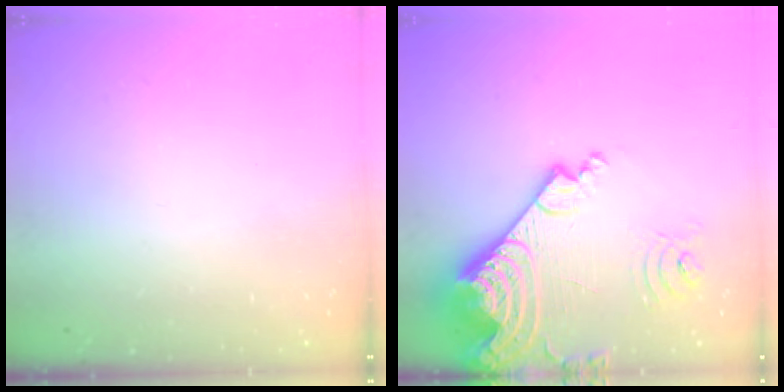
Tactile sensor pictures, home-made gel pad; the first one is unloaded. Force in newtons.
{"total": 23.6, "press": 23.4, "slide": 2.8}